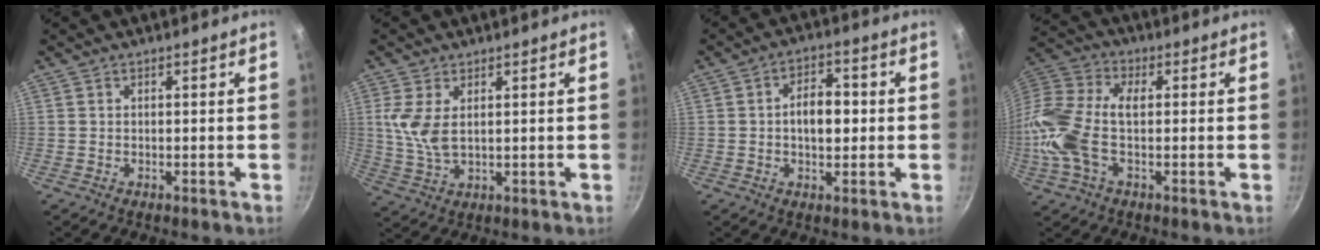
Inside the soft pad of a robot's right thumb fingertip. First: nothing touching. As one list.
[{"total": 6.3, "force": [1.6, 3.2, 5.2], "torque": [-0.116, -0.006, 0.041]}, {"total": 7.1, "force": [0.1, 4.2, 5.8], "torque": [-0.073, 0.013, -0.003]}, {"total": 15.4, "force": [-1.3, 8.4, 12.9], "torque": [-0.313, 0.025, -0.025]}]